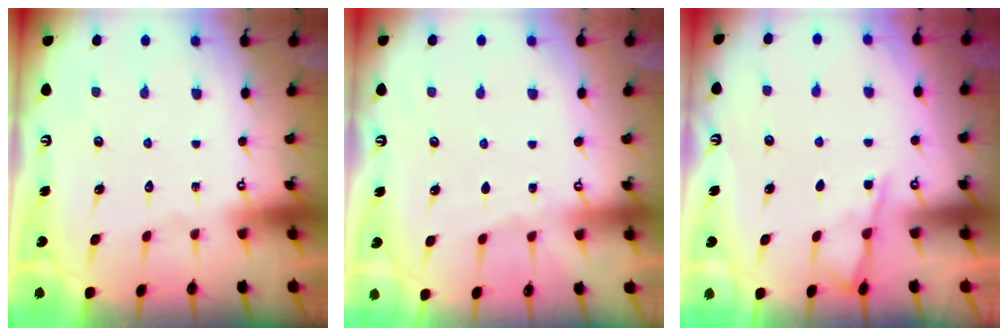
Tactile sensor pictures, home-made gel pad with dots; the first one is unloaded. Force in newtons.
{"total": 2.2, "press": 2.1, "slide": 0.4}
{"total": 3.5, "press": 3.5, "slide": 0.5}